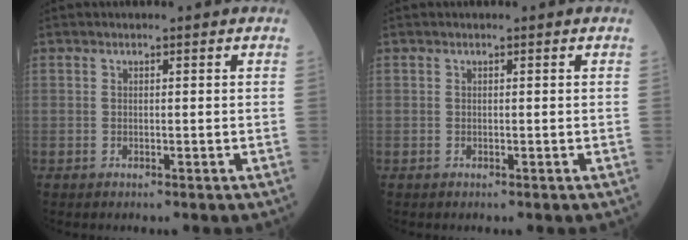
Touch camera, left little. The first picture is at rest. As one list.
[{"total": 0.0}]